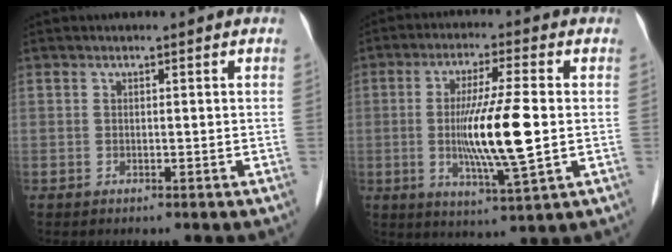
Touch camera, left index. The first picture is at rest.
{"total": 11.4, "force": [-0.6, 0.8, 11.3], "torque": [-0.216, -0.015, -0.013]}